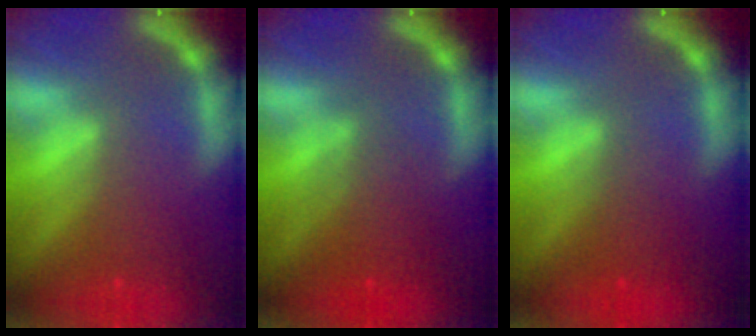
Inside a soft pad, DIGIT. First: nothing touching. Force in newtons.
{"total": 3.5}
{"total": 1.4}